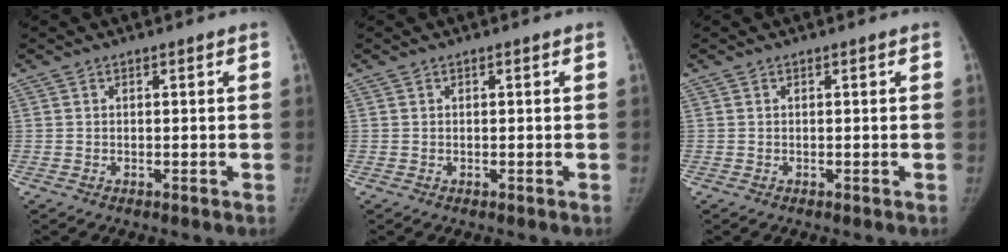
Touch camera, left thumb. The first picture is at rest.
{"total": 0.0}
{"total": 0.0}